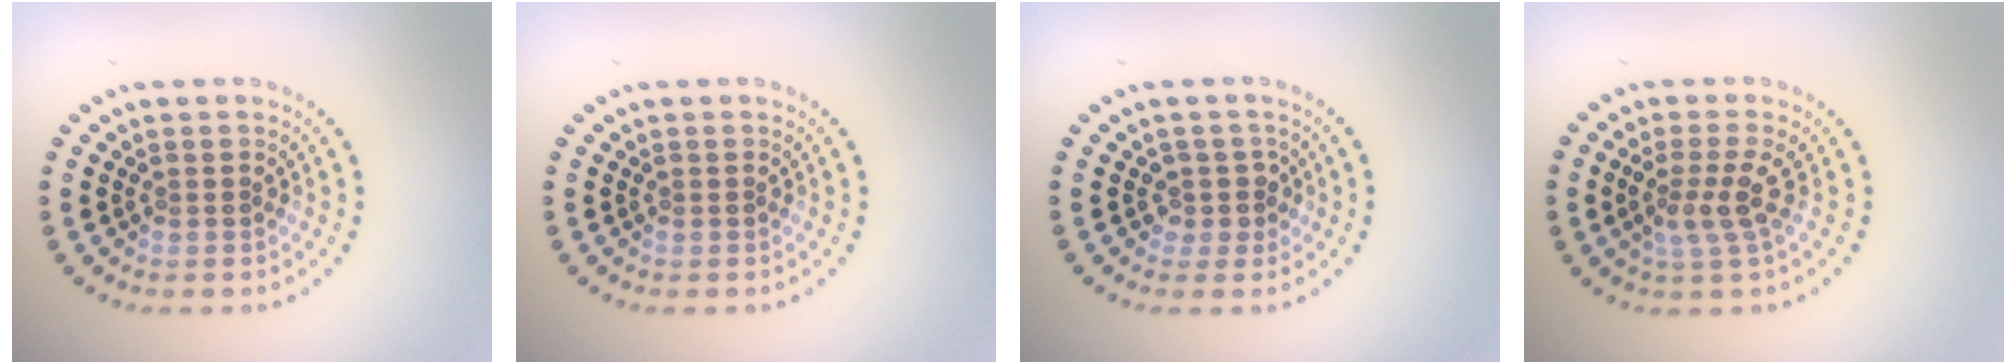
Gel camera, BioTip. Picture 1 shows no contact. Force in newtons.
{"total": 0.0}
{"total": 1.7, "press": 1.4, "slide": 1.0}
{"total": 2.7, "press": 2.0, "slide": 1.8}